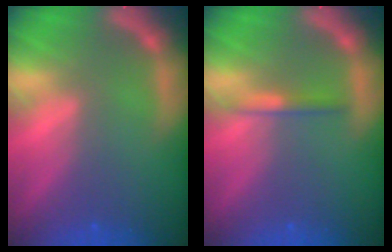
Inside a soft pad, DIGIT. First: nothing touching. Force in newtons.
{"total": 1.4}